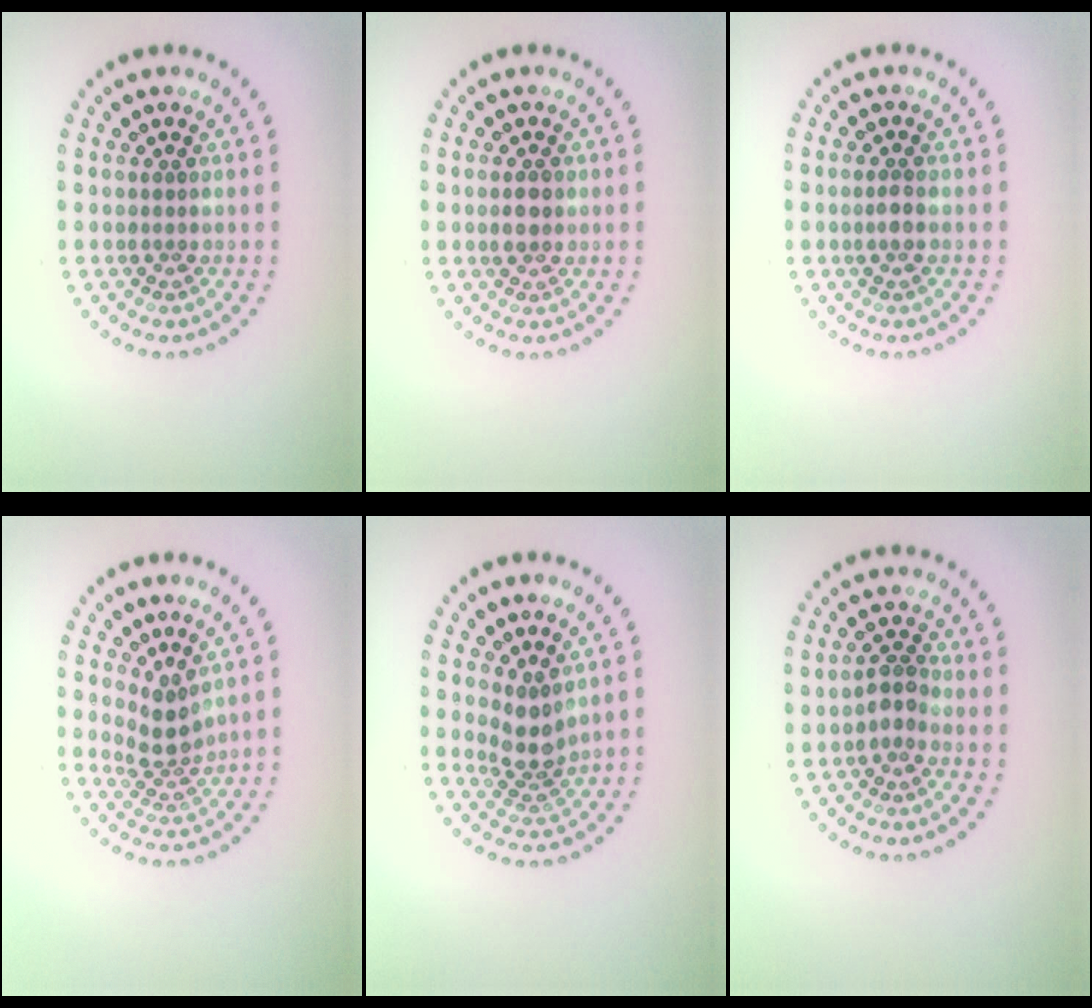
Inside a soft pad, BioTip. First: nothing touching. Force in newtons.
{"total": 1.6, "press": 1.6, "slide": 0.1}
{"total": 1.2, "press": 1.0, "slide": 0.5}
{"total": 2.7, "press": 1.9, "slide": 1.9}
{"total": 2.6, "press": 2.1, "slide": 1.7}
{"total": 1.8, "press": 1.5, "slide": 0.9}